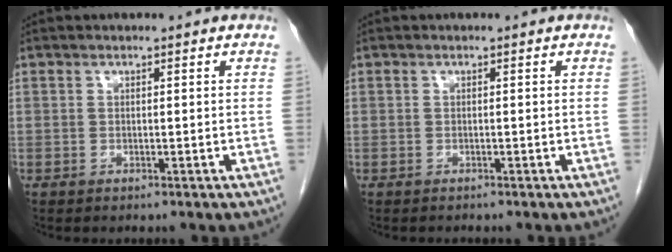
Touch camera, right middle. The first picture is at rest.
{"total": 4.6, "force": [-4.2, -0.1, -1.9], "torque": [0.037, 0.007, -0.064]}